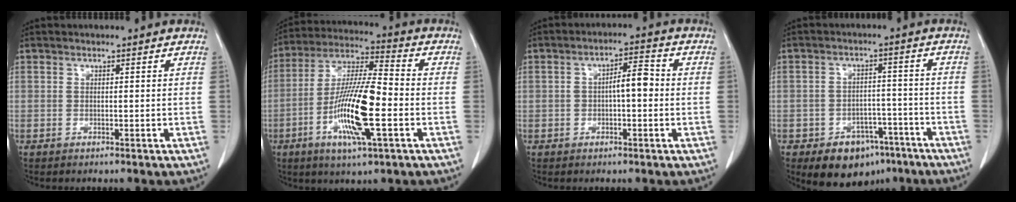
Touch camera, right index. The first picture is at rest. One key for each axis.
{"total": 15.2, "fx": -4.1, "fy": 1.9, "fz": 14.5, "tx": -0.282, "ty": -0.007, "tz": -0.079}
{"total": 4.9, "fx": -0.2, "fy": 1.6, "fz": 4.6, "tx": -0.077, "ty": 0.025, "tz": -0.004}
{"total": 9.7, "fx": -6.2, "fy": 6.2, "fz": 4.2, "tx": -0.051, "ty": 0.018, "tz": -0.085}